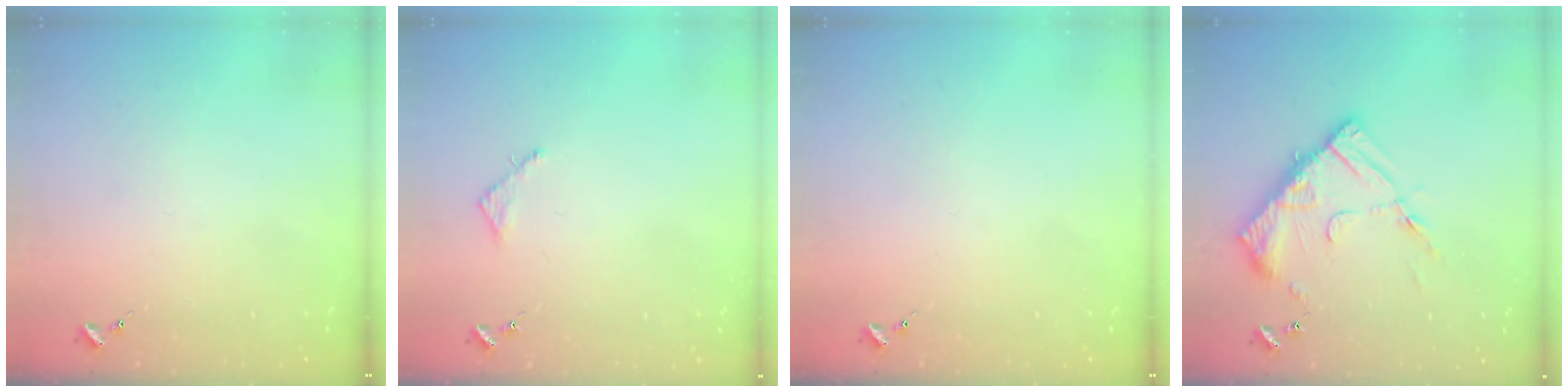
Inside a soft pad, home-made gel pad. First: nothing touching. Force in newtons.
{"total": 2.5, "press": 2.5, "slide": 0.2}
{"total": 0.0}
{"total": 14.5, "press": 14.5, "slide": 1.3}